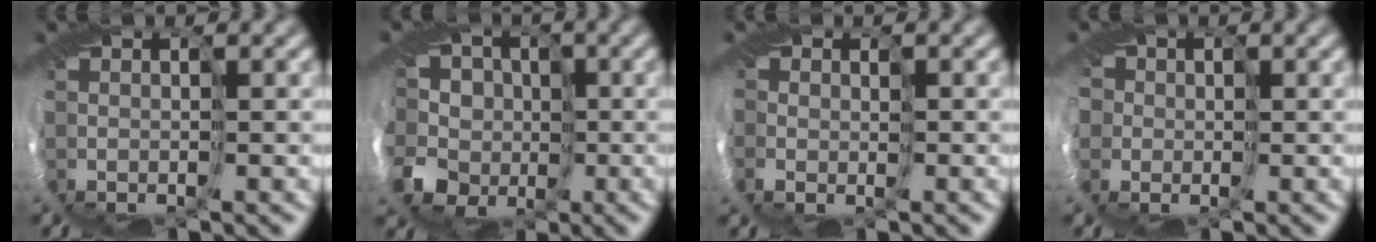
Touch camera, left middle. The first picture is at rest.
{"total": 9.3, "force": [-0.8, 8.4, 3.9], "torque": [-0.101, 0.022, -0.065]}
{"total": 1.6, "force": [-0.6, 1.5, -0.2], "torque": [0.002, -0.005, -0.012]}
{"total": 4.9, "force": [0.1, 4.8, 1.1], "torque": [-0.052, 0.016, -0.040]}